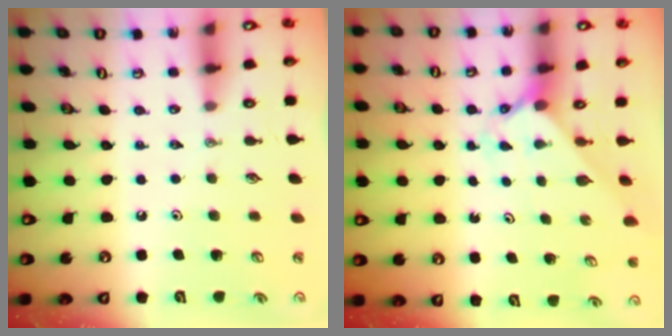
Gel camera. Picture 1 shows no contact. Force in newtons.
{"total": 2.0, "press": 2.0, "slide": 0.2}